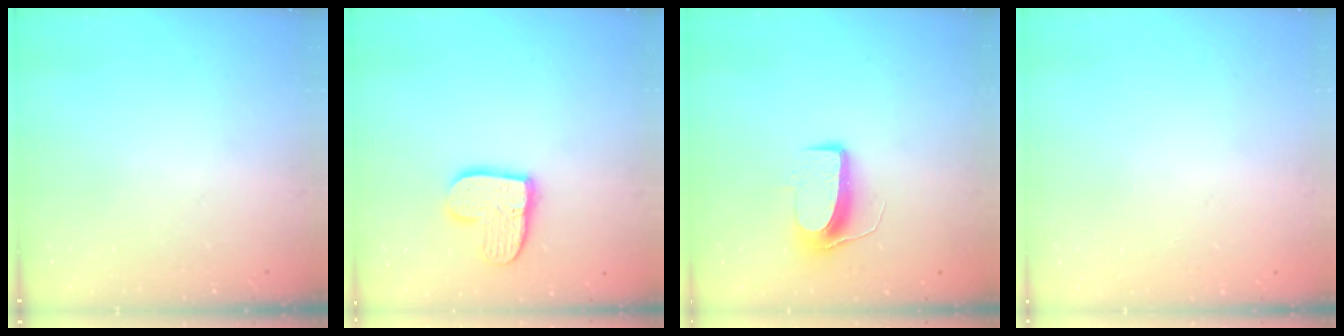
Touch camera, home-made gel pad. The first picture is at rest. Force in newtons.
{"total": 11.5, "press": 11.4, "slide": 0.9}
{"total": 8.9, "press": 8.9, "slide": 0.5}
{"total": 0.0}